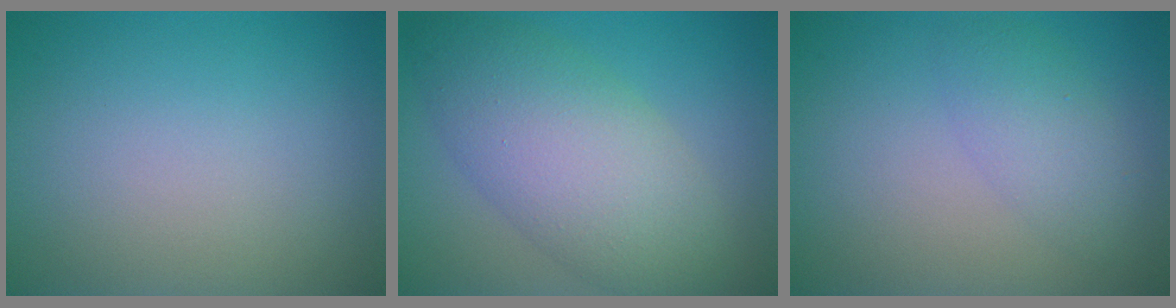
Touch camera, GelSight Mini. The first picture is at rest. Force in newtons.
{"total": 7.8, "press": 7.8, "slide": 0.4}
{"total": 2.7, "press": 2.7, "slide": 0.2}